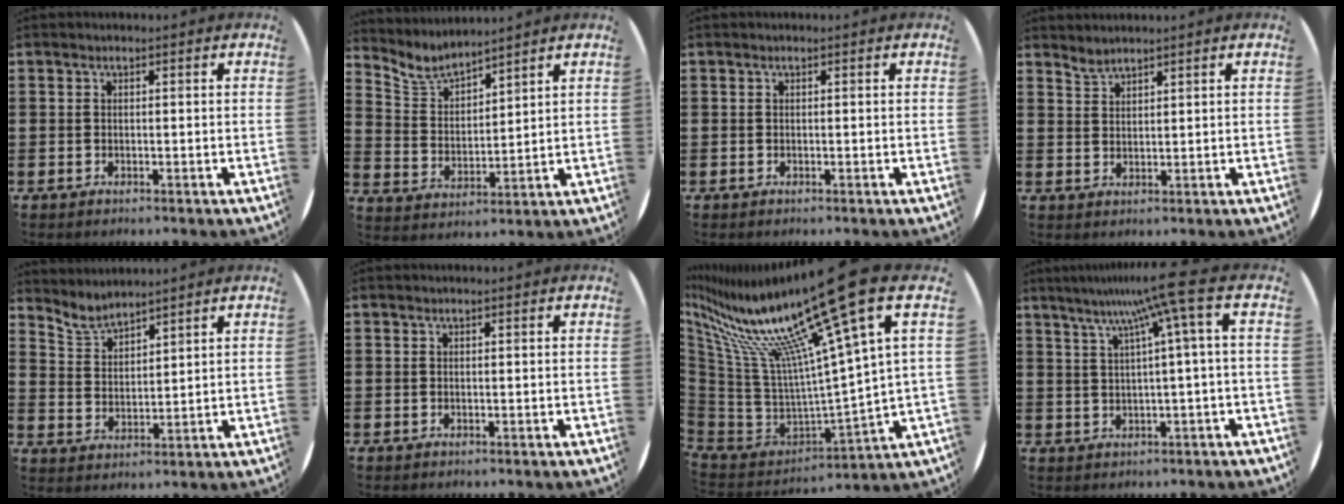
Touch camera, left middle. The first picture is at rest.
{"total": 5.1, "force": [5.0, 1.0, 0.7], "torque": [-0.033, -0.027, 0.090]}
{"total": 0.0}
{"total": 1.9, "force": [1.9, 0.0, -0.2], "torque": [0.001, -0.001, 0.036]}
{"total": 4.0, "force": [4.0, 0.4, 0.0], "torque": [-0.014, -0.019, 0.074]}
{"total": 0.0}
{"total": 21.5, "force": [14.3, 3.5, 15.6], "torque": [-0.360, -0.103, 0.221]}
{"total": 8.8, "force": [4.5, -1.1, 7.5], "torque": [-0.144, -0.011, 0.069]}